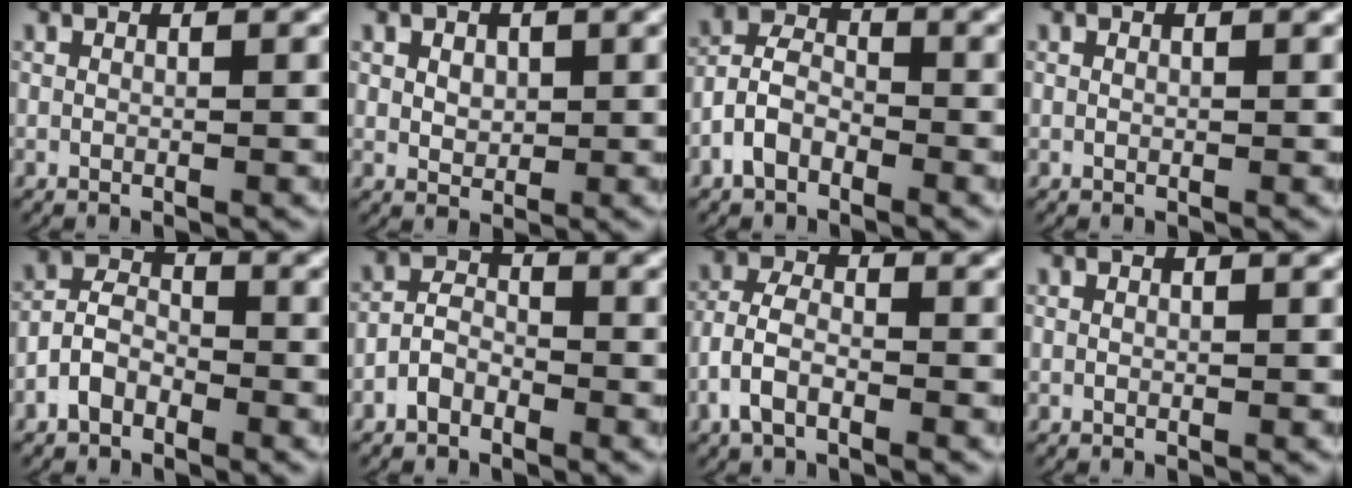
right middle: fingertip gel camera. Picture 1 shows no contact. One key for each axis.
{"total": 1.9, "fx": 0.4, "fy": 1.4, "fz": 1.2, "tx": -0.024, "ty": -0.015, "tz": 0.021}
{"total": 4.1, "fx": -1.9, "fy": 2.8, "fz": 2.2, "tx": -0.030, "ty": -0.003, "tz": -0.043}
{"total": 0.0}
{"total": 3.4, "fx": -1.8, "fy": 2.4, "fz": 1.7, "tx": -0.016, "ty": -0.002, "tz": -0.041}
{"total": 2.5, "fx": -1.7, "fy": 1.6, "fz": 1.0, "tx": -0.004, "ty": -0.001, "tz": -0.037}
{"total": 4.0, "fx": -1.8, "fy": 2.3, "fz": 2.7, "tx": -0.049, "ty": -0.002, "tz": -0.036}
{"total": 0.0}